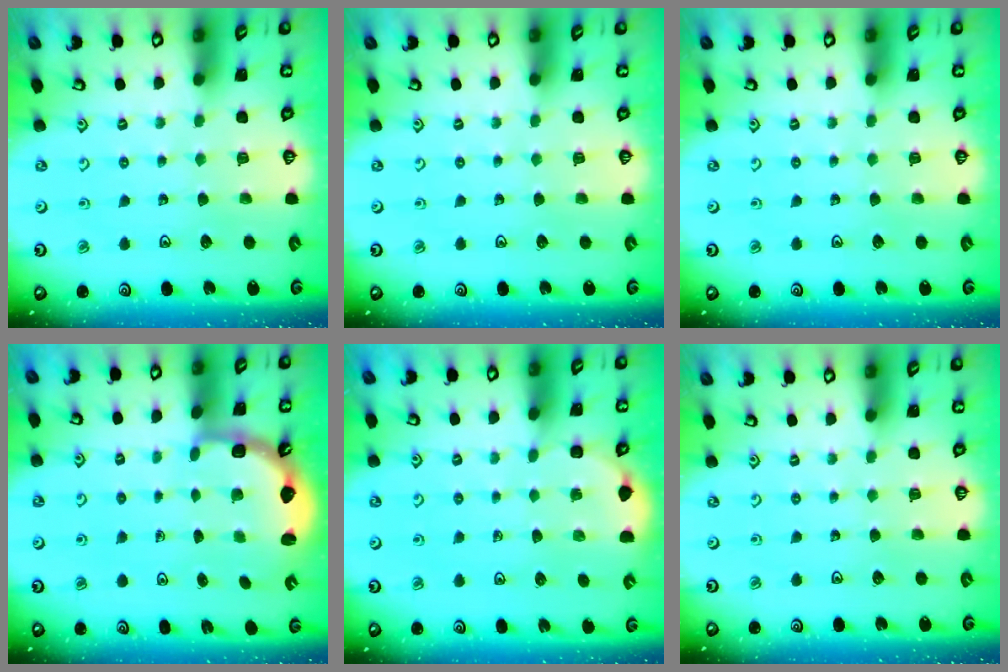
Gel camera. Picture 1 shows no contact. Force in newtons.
{"total": 0.0}
{"total": 0.0}
{"total": 3.3, "press": 2.3, "slide": 2.4}
{"total": 3.0, "press": 2.9, "slide": 0.9}
{"total": 0.0}